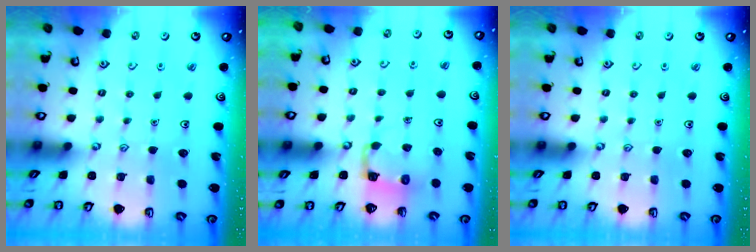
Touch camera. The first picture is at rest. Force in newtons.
{"total": 2.8, "press": 2.8, "slide": 0.2}
{"total": 0.0}